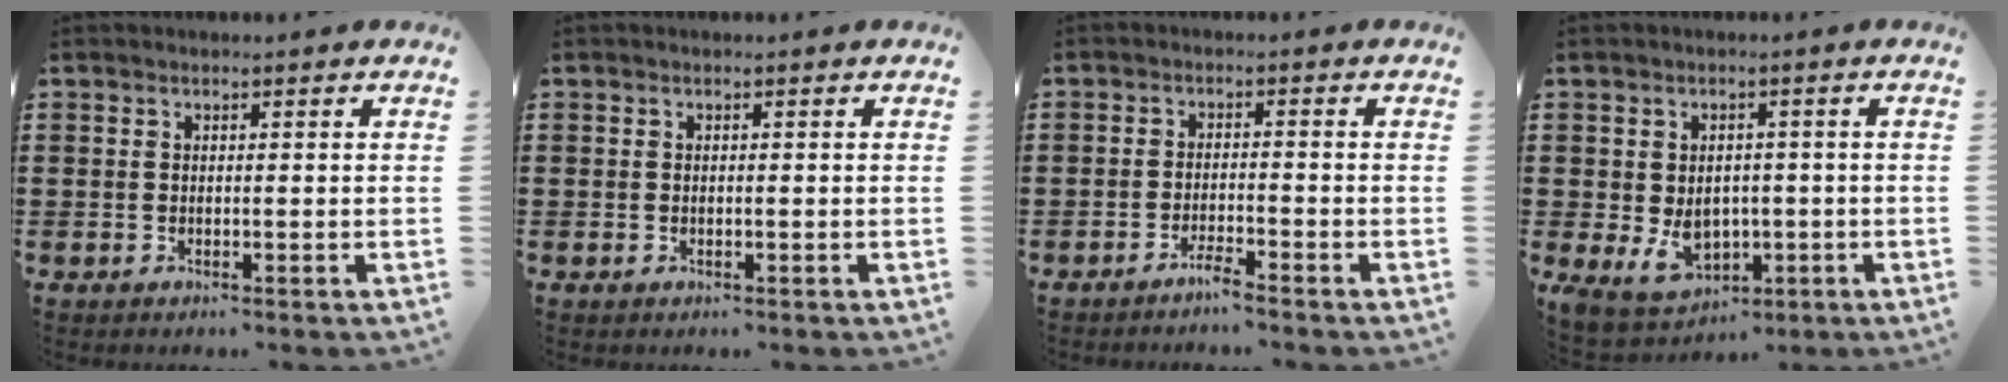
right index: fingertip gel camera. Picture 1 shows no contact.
{"total": 0.0}
{"total": 2.1, "force": [-2.0, -0.1, 0.8], "torque": [-0.015, 0.000, -0.037]}
{"total": 5.2, "force": [-0.7, 4.1, 3.0], "torque": [-0.058, -0.003, -0.015]}